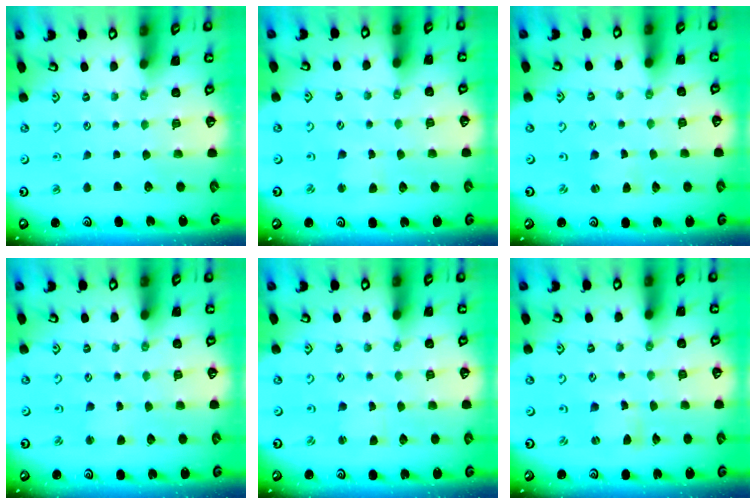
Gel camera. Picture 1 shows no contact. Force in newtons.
{"total": 2.1, "press": 2.1, "slide": 0.5}
{"total": 1.0, "press": 1.0, "slide": 0.1}
{"total": 2.0, "press": 2.0, "slide": 0.3}
{"total": 1.3, "press": 1.3, "slide": 0.1}
{"total": 2.5, "press": 2.5, "slide": 0.2}